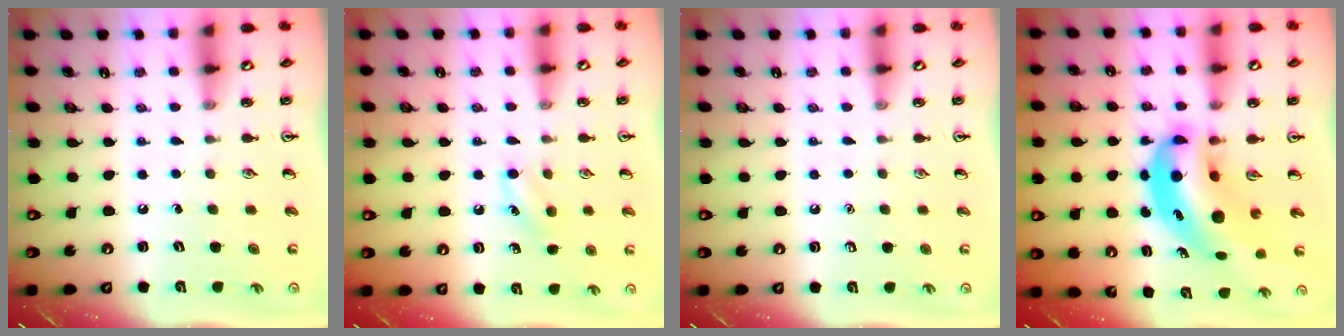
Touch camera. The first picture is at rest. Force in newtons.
{"total": 7.1, "press": 6.8, "slide": 2.0}
{"total": 0.0}
{"total": 11.1, "press": 10.7, "slide": 2.9}